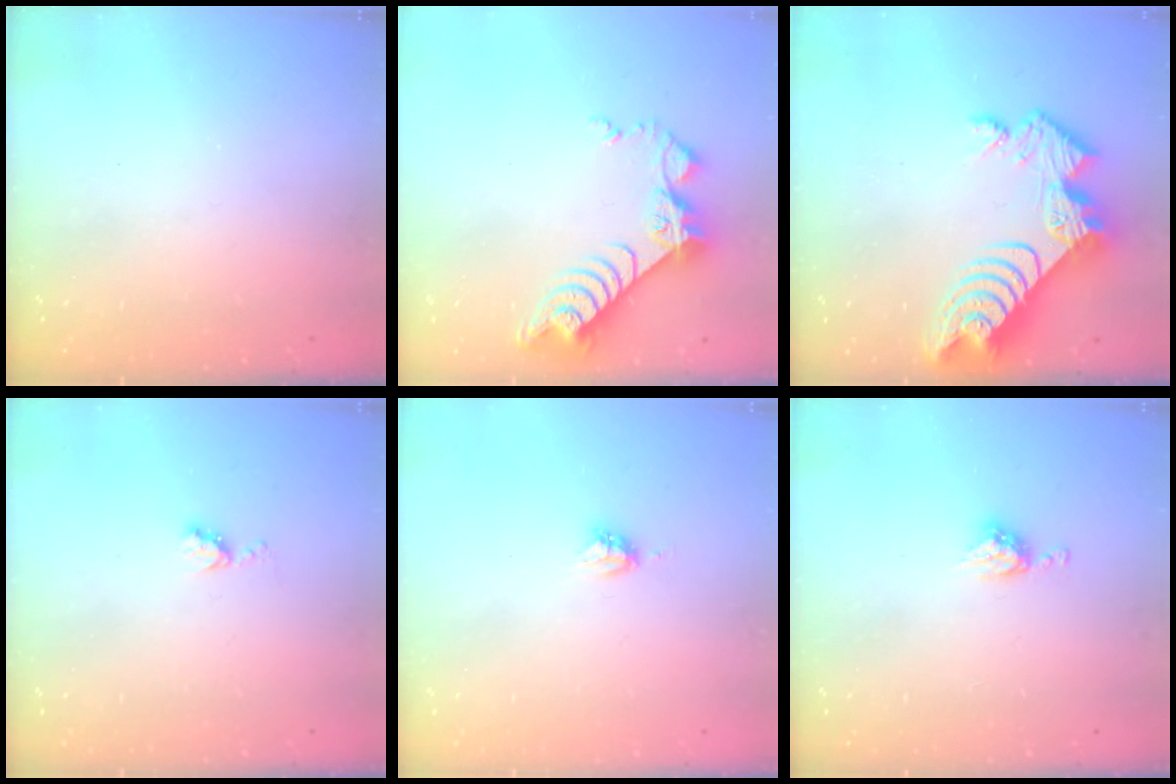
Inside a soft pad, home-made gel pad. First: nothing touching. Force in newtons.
{"total": 9.3, "press": 9.3, "slide": 0.7}
{"total": 16.6, "press": 16.6, "slide": 1.4}
{"total": 4.4, "press": 4.3, "slide": 0.5}
{"total": 4.1, "press": 4.1, "slide": 0.2}
{"total": 6.4, "press": 6.4, "slide": 0.4}